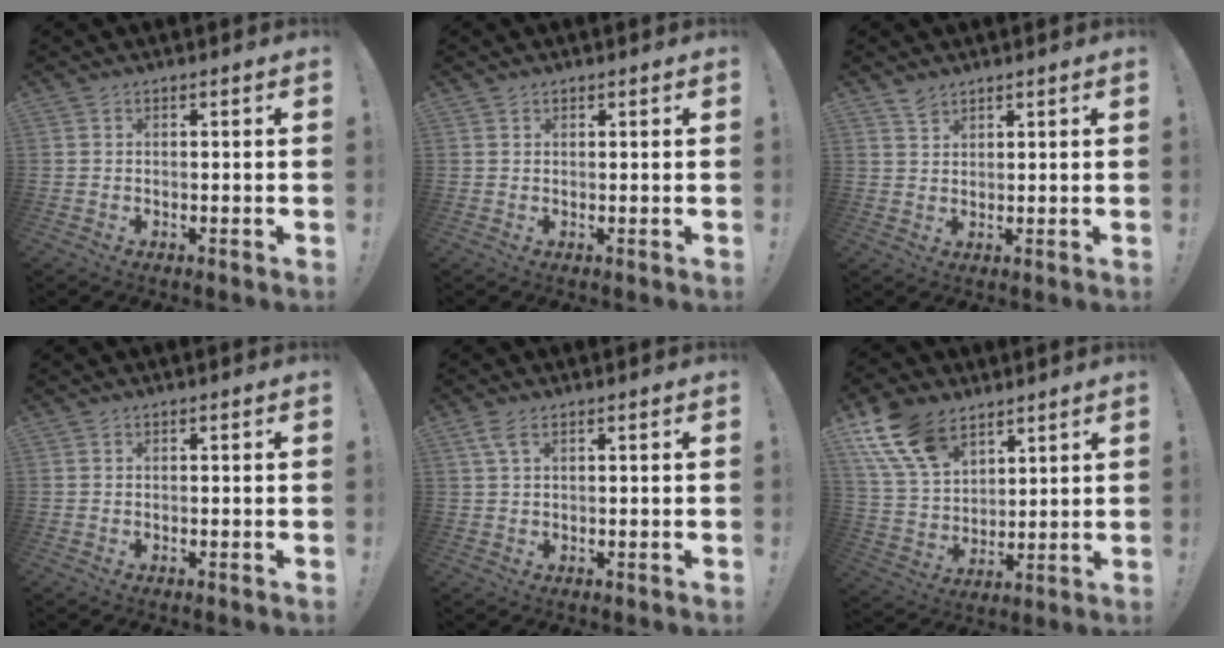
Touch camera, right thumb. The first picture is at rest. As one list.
[{"total": 0.8, "force": [0.6, 0.5, 0.0], "torque": [0.004, -0.003, 0.012]}, {"total": 3.0, "force": [2.6, 1.3, 0.7], "torque": [-0.004, -0.018, 0.048]}, {"total": 0.0}, {"total": 3.4, "force": [1.7, 1.6, 2.5], "torque": [-0.054, 0.000, 0.033]}, {"total": 15.6, "force": [9.6, 9.3, 8.1], "torque": [-0.162, -0.046, 0.184]}]